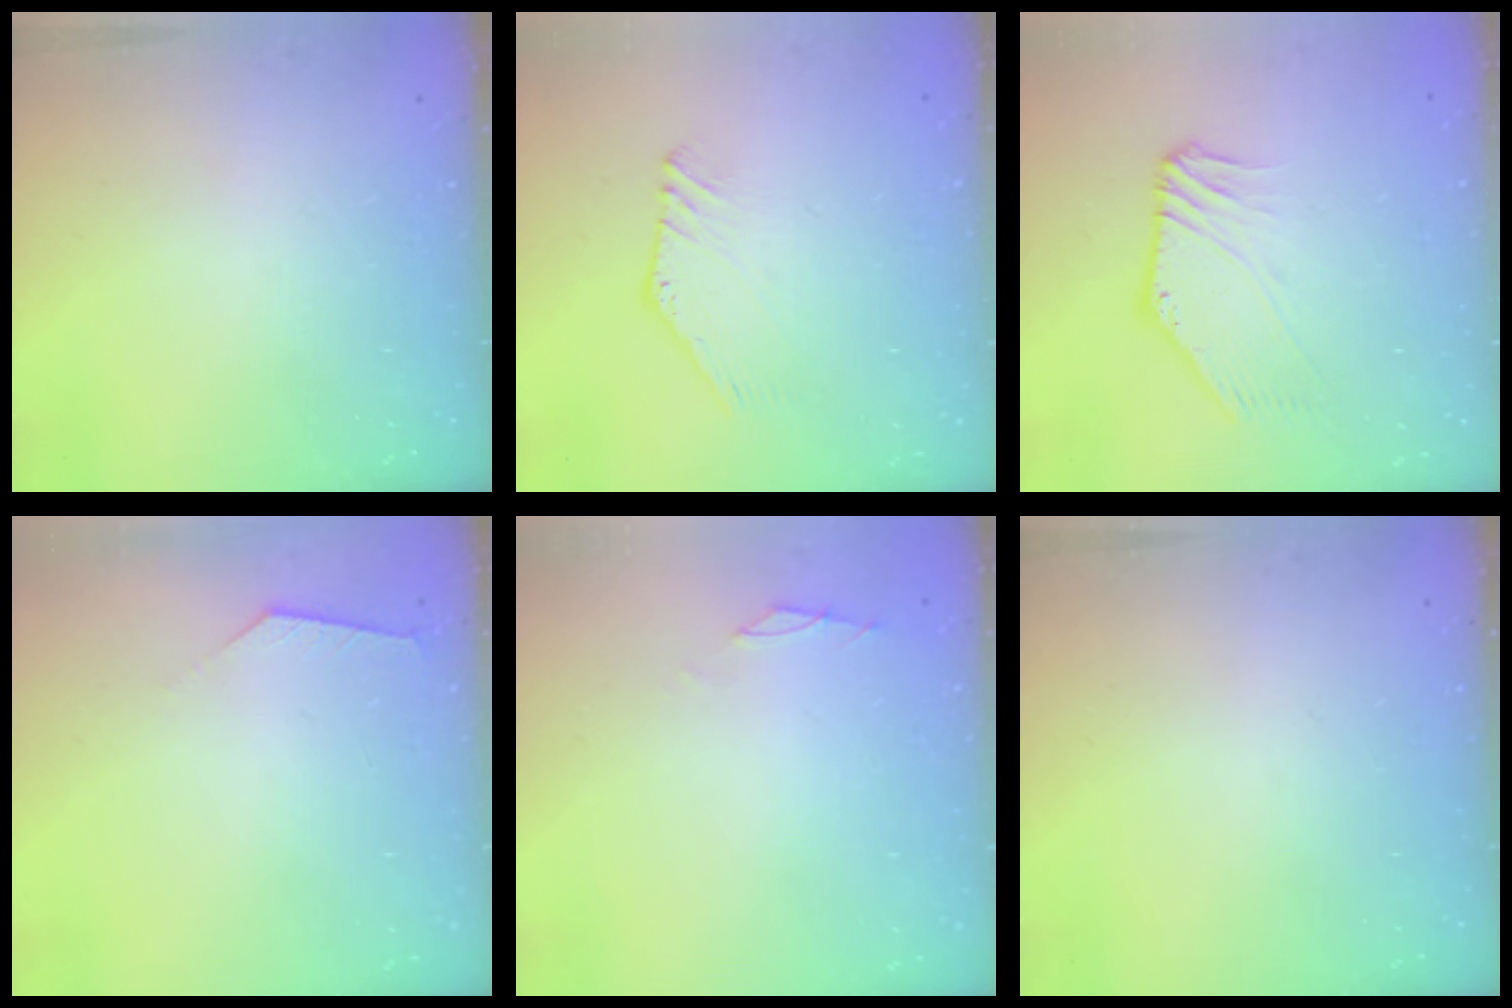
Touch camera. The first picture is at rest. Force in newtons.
{"total": 2.1, "press": 2.1, "slide": 0.1}
{"total": 2.8, "press": 2.8, "slide": 0.3}
{"total": 2.9, "press": 2.9, "slide": 0.5}
{"total": 0.0}
{"total": 0.0}